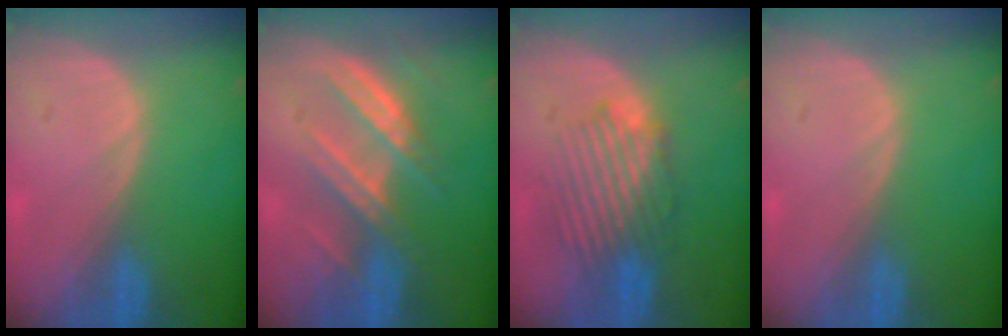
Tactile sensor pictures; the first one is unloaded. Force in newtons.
{"total": 7.0, "press": 6.9, "slide": 1.1}
{"total": 6.6, "press": 6.4, "slide": 1.6}
{"total": 0.0}